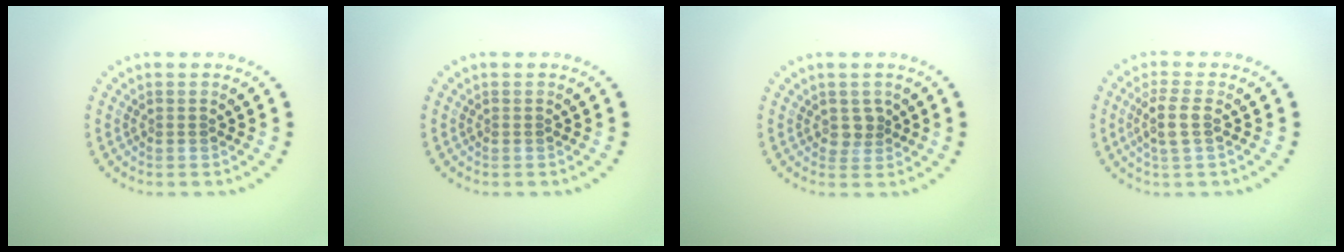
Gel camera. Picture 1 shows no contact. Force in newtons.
{"total": 0.0}
{"total": 1.5, "press": 1.2, "slide": 0.9}
{"total": 2.4, "press": 2.1, "slide": 1.3}